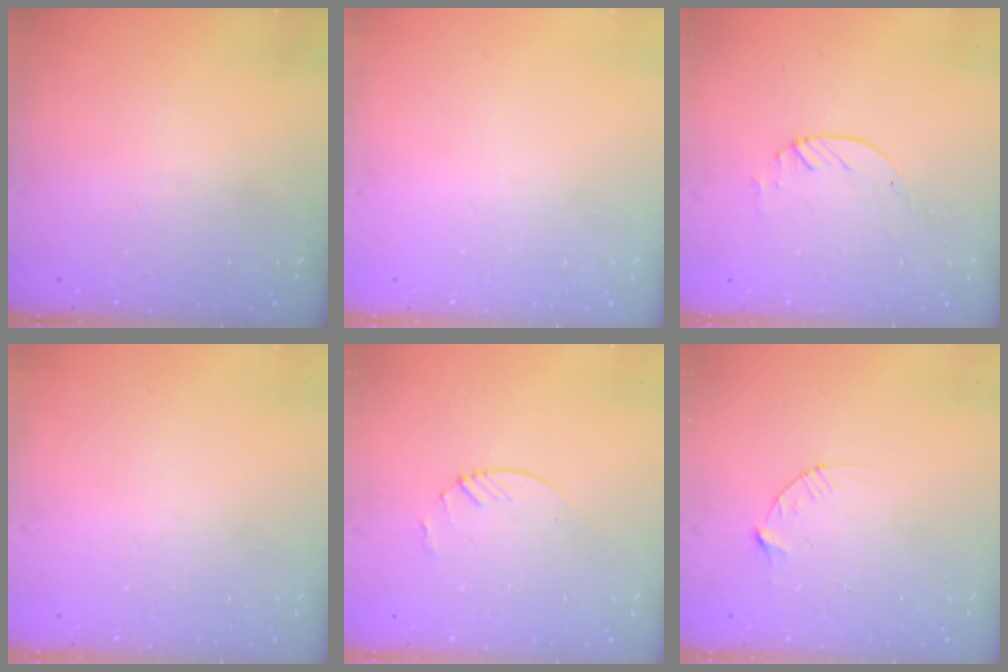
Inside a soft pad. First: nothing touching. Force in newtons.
{"total": 0.0}
{"total": 1.9, "press": 1.9, "slide": 0.3}
{"total": 0.0}
{"total": 3.0, "press": 3.0, "slide": 0.3}
{"total": 3.2, "press": 3.2, "slide": 0.3}